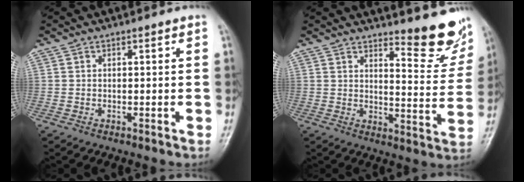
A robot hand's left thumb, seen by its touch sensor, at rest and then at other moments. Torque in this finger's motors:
{"motor_torque": [0.26, 0.02, 0.29, -0.13, 0.08]}